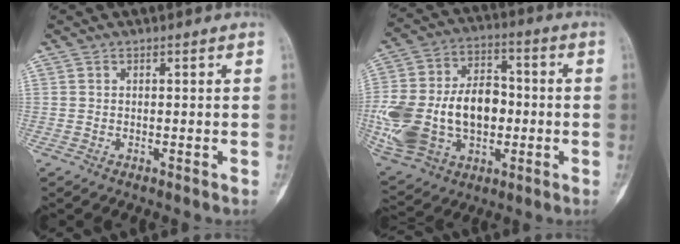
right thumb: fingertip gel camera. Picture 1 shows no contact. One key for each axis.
{"total": 25.8, "fx": -2.9, "fy": 17.5, "fz": 18.8, "tx": -0.384, "ty": 0.020, "tz": -0.031}